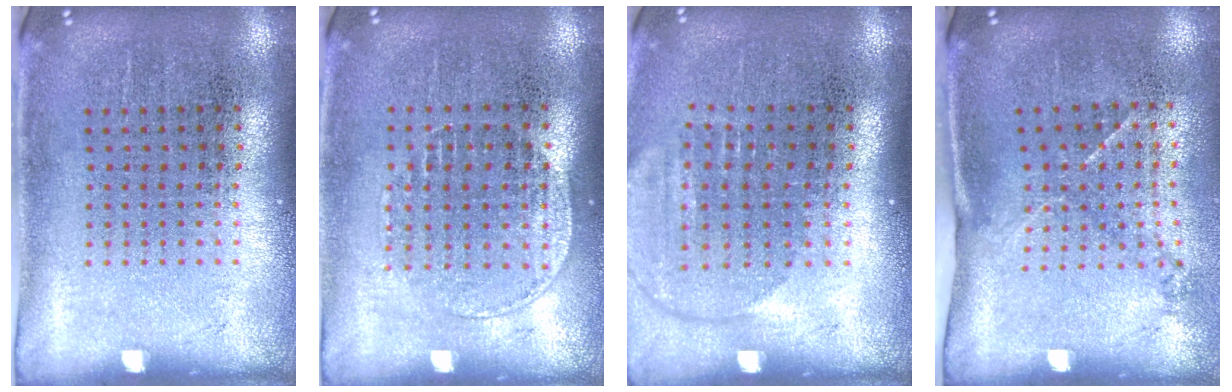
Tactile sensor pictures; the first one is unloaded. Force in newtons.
{"total": 1.2, "press": 1.0, "slide": 0.5}
{"total": 1.5, "press": 1.3, "slide": 0.6}
{"total": 1.5, "press": 1.0, "slide": 1.2}